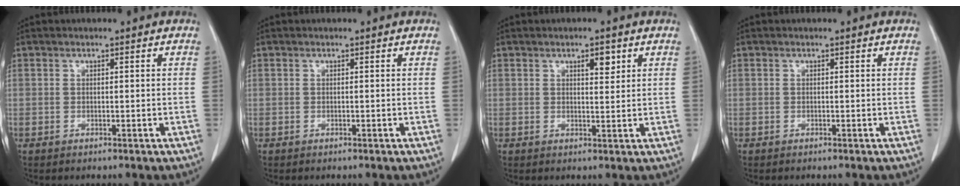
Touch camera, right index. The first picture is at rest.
{"total": 0.0}
{"total": 2.7, "force": [1.4, 0.9, 2.1], "torque": [-0.032, -0.003, 0.022]}
{"total": 0.0}